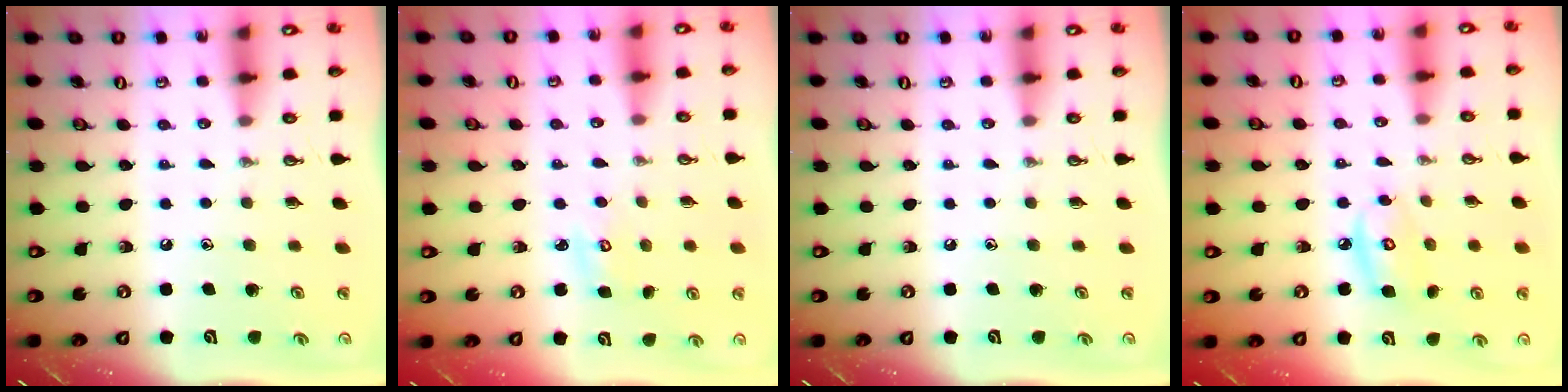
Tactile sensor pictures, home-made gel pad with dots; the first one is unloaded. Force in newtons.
{"total": 3.2, "press": 3.1, "slide": 0.2}
{"total": 0.0}
{"total": 6.6, "press": 6.6, "slide": 0.3}